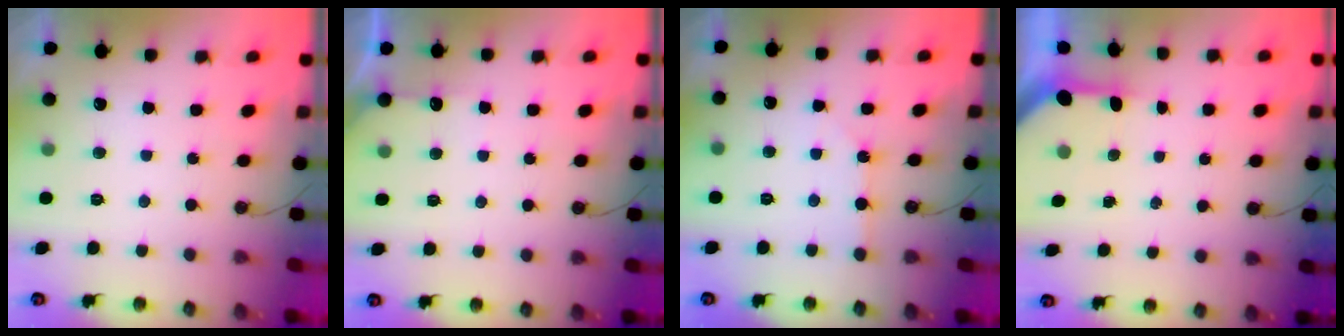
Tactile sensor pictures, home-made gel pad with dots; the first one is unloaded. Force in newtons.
{"total": 3.2, "press": 3.2, "slide": 0.5}
{"total": 2.5, "press": 2.5, "slide": 0.3}
{"total": 3.3, "press": 3.3, "slide": 0.2}